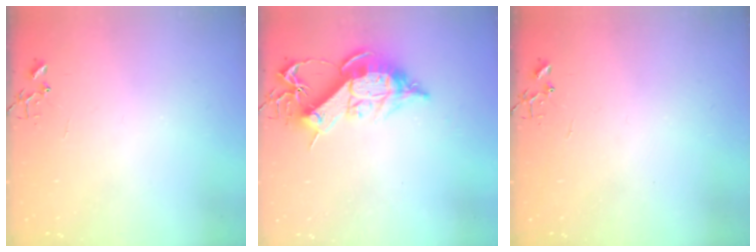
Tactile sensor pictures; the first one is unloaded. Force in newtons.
{"total": 14.4, "press": 14.4, "slide": 1.2}
{"total": 0.0}